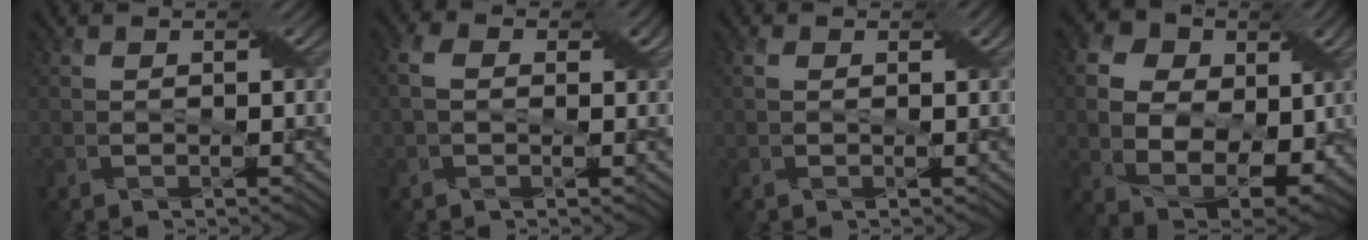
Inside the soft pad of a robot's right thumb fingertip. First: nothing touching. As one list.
[{"total": 4.5, "force": [0.7, 3.1, 3.2], "torque": [-0.062, 0.012, 0.002]}, {"total": 1.8, "force": [0.6, 1.2, 1.1], "torque": [-0.018, 0.001, 0.012]}, {"total": 12.5, "force": [1.4, 9.7, 7.7], "torque": [-0.179, -0.007, 0.036]}]